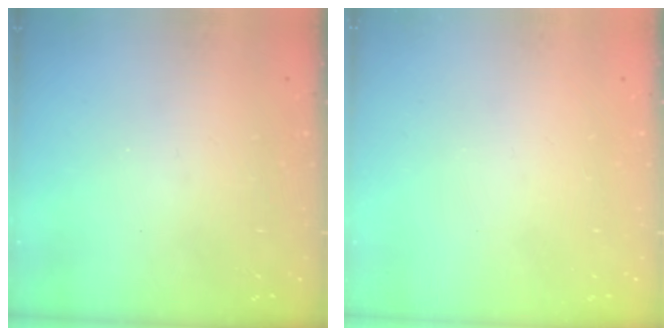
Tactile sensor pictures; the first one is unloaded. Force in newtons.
{"total": 0.0}